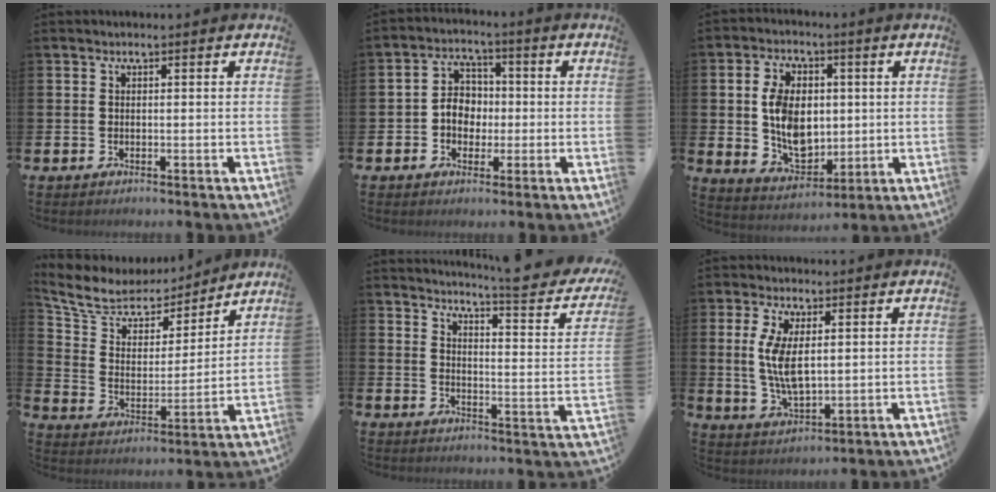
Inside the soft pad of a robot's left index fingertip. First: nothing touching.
{"total": 4.7, "force": [-0.3, 4.1, 2.3], "torque": [-0.047, 0.010, -0.013]}
{"total": 8.0, "force": [1.0, 5.8, 5.5], "torque": [-0.120, 0.013, 0.016]}
{"total": 8.2, "force": [7.1, 3.7, 1.7], "torque": [-0.085, -0.044, 0.129]}
{"total": 5.1, "force": [4.6, 0.1, 2.3], "torque": [-0.047, -0.047, 0.066]}
{"total": 6.6, "force": [1.5, 2.9, 5.8], "torque": [-0.115, 0.000, 0.023]}